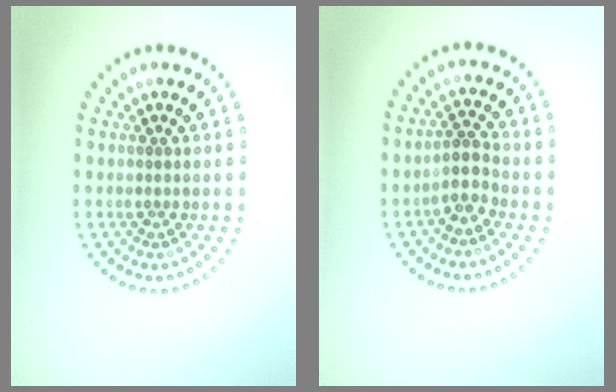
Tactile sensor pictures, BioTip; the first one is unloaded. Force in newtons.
{"total": 2.1, "press": 1.7, "slide": 1.3}